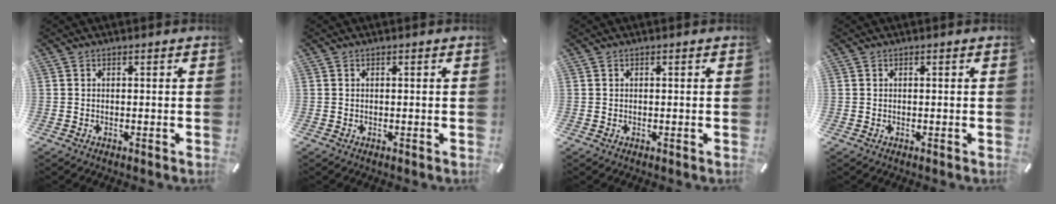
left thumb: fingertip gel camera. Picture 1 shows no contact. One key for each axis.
{"total": 0.0}
{"total": 0.0}
{"total": 0.0}